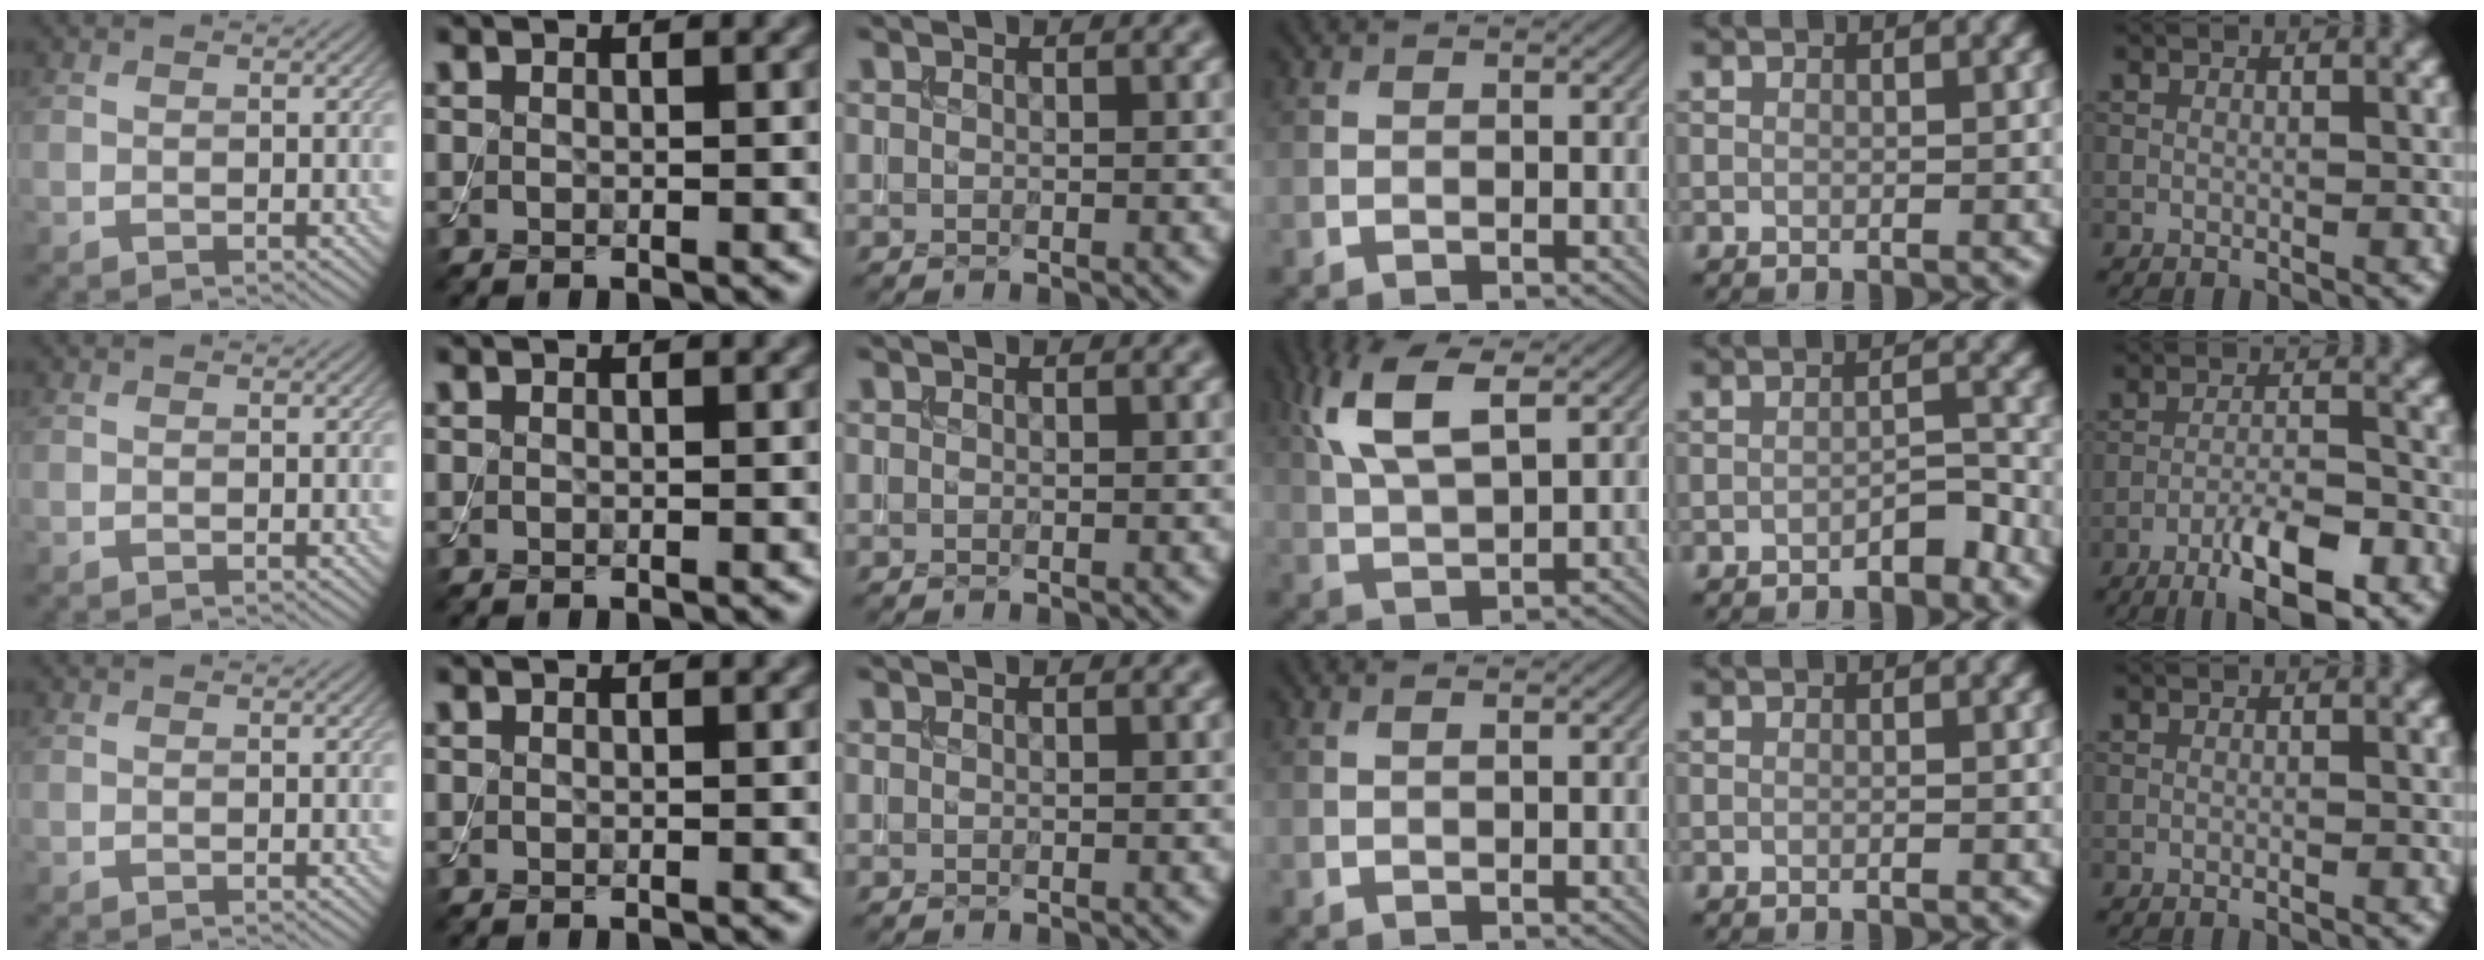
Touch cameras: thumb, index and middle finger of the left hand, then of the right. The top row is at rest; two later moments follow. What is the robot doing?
{"motion": "assemble", "object": "toy tower of hanoi"}